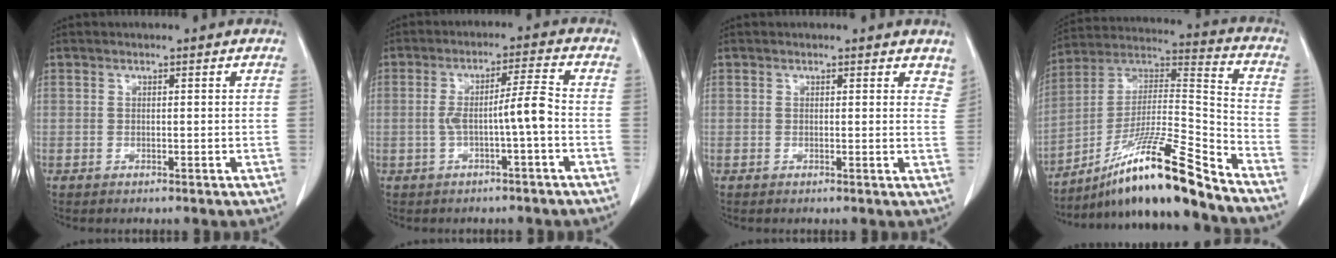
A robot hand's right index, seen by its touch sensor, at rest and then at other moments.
{"total": 6.6, "force": [-1.5, -0.4, 6.5], "torque": [-0.117, 0.020, -0.022]}
{"total": 4.3, "force": [3.7, 1.8, 1.2], "torque": [0.009, -0.009, 0.021]}
{"total": 18.1, "force": [-13.7, -0.9, 11.8], "torque": [-0.220, 0.004, -0.242]}